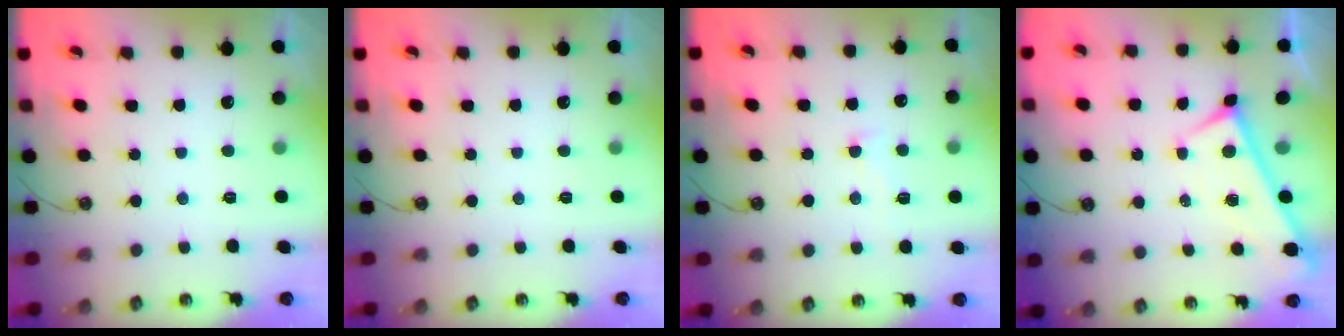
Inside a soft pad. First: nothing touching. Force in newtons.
{"total": 0.0}
{"total": 0.6, "press": 0.3, "slide": 0.5}
{"total": 0.0}